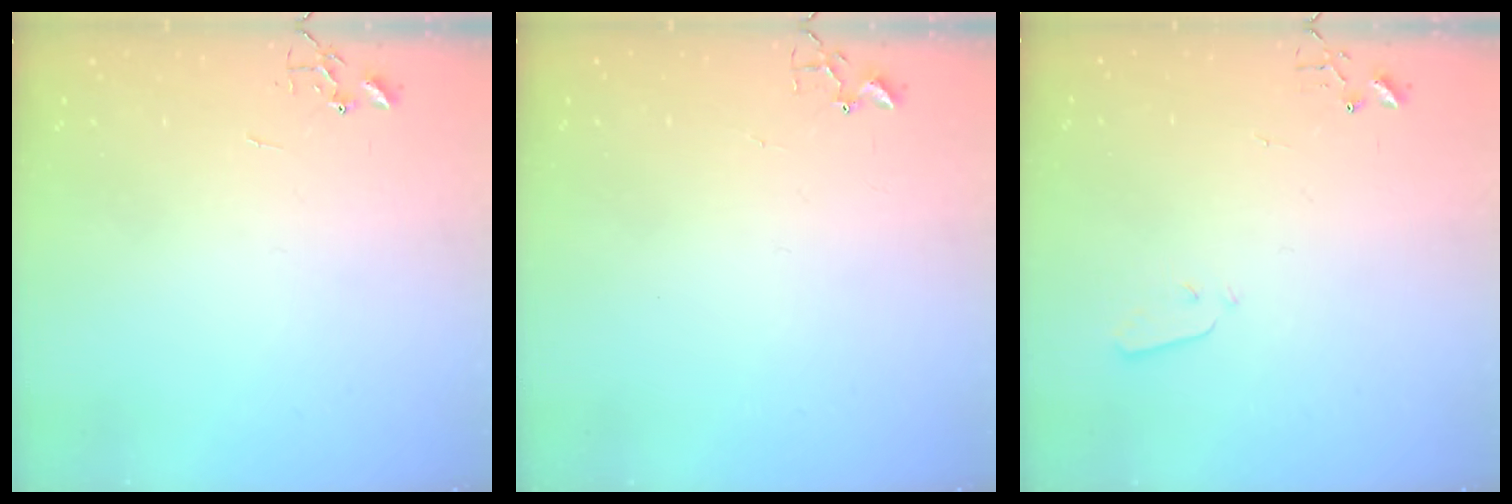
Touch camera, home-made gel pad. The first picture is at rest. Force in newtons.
{"total": 1.9, "press": 1.9, "slide": 0.2}
{"total": 2.9, "press": 2.9, "slide": 0.4}